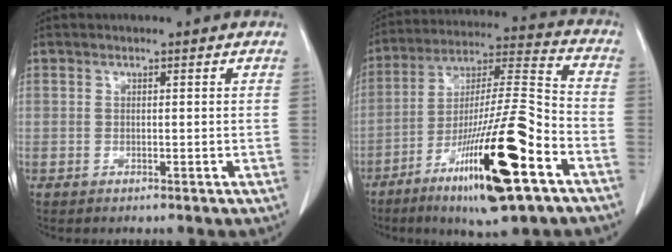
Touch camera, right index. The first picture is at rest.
{"total": 21.8, "force": [-10.8, 2.0, 18.8], "torque": [-0.317, -0.031, -0.182]}